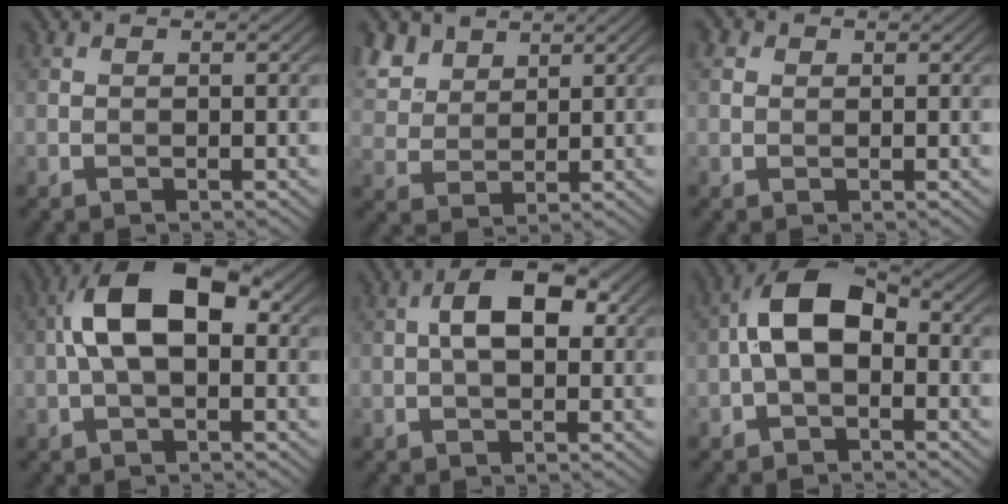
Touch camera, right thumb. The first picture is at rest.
{"total": 6.5, "force": [4.1, 3.9, 3.0], "torque": [-0.096, 0.007, 0.086]}
{"total": 1.9, "force": [0.8, 1.6, 0.8], "torque": [-0.023, 0.005, 0.011]}
{"total": 9.9, "force": [0.8, 5.1, 8.4], "torque": [-0.165, 0.022, 0.004]}
{"total": 6.3, "force": [0.8, 3.2, 5.3], "torque": [-0.086, 0.010, 0.008]}
{"total": 8.0, "force": [-0.8, 4.7, 6.4], "torque": [-0.127, 0.017, -0.027]}